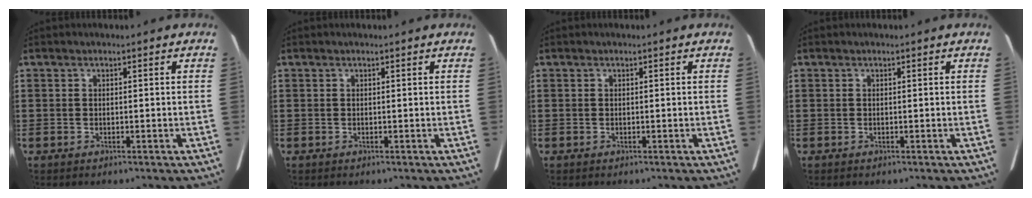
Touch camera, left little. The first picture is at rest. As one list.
[{"total": 0.0}, {"total": 0.0}, {"total": 0.0}]